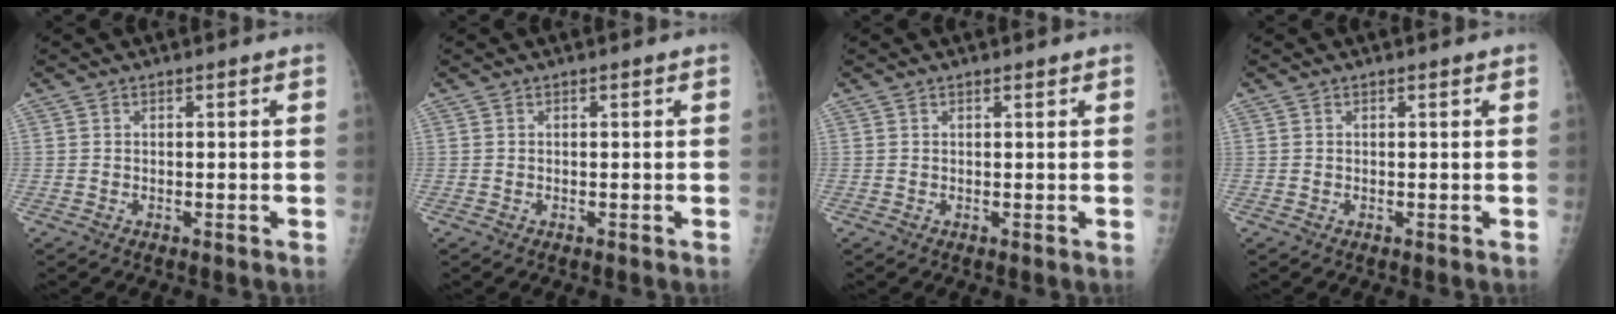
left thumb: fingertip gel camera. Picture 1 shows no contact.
{"total": 0.0}
{"total": 0.5, "force": [0.4, 0.1, 0.2], "torque": [-0.007, -0.002, 0.007]}
{"total": 0.0}